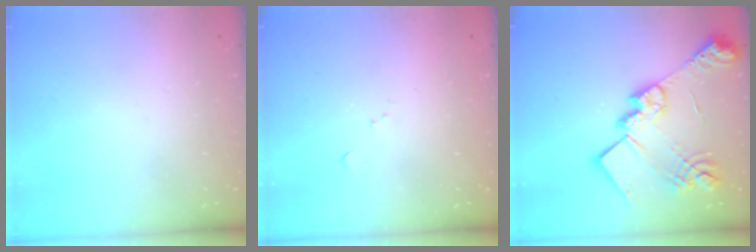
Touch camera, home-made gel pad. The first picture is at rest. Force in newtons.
{"total": 4.5, "press": 4.4, "slide": 0.5}
{"total": 23.9, "press": 23.8, "slide": 2.0}